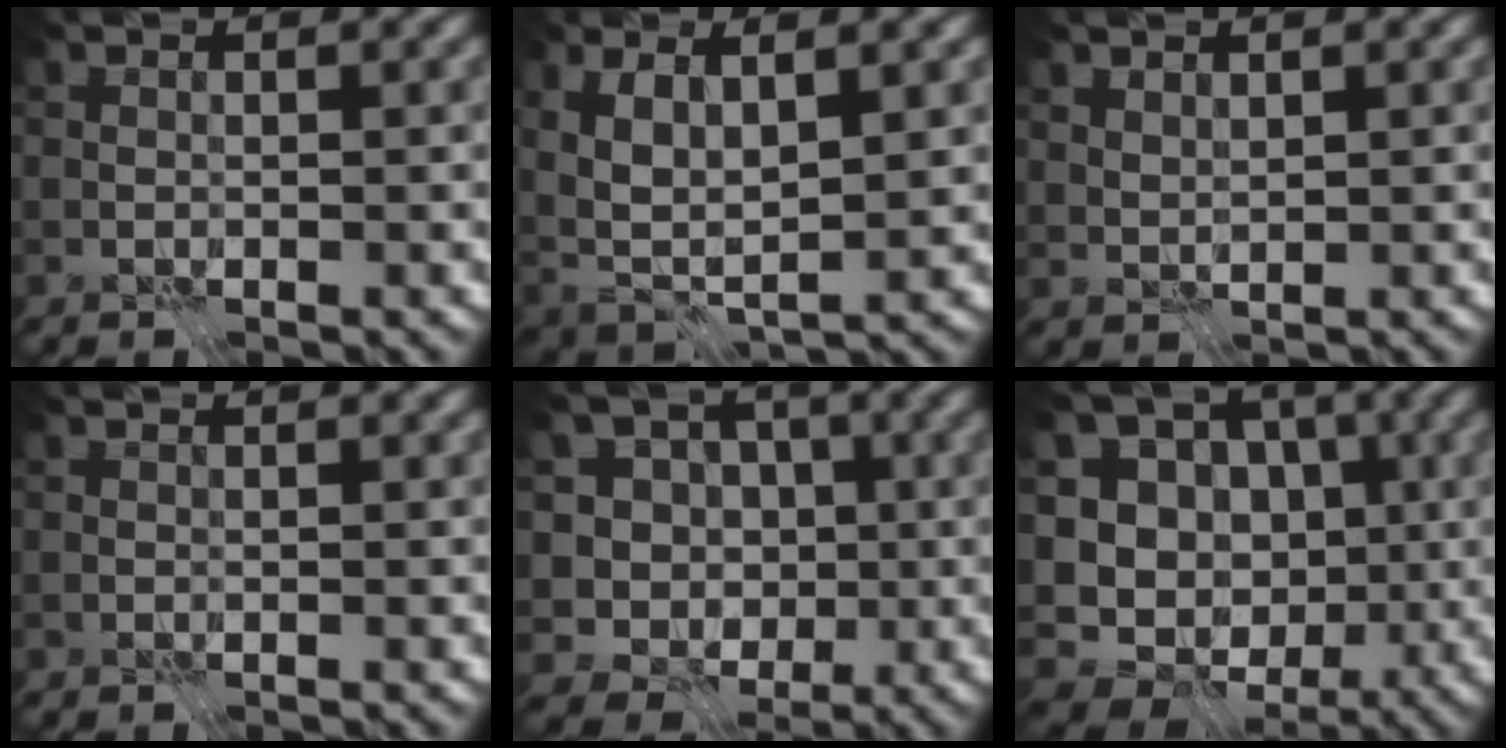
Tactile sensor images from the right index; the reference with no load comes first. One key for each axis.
{"total": 6.2, "fx": 1.6, "fy": 2.7, "fz": 5.4, "tx": -0.117, "ty": -0.004, "tz": 0.026}
{"total": 1.2, "fx": 0.9, "fy": 0.6, "fz": 0.6, "tx": -0.014, "ty": -0.004, "tz": 0.019}
{"total": 0.0}
{"total": 7.1, "fx": -0.4, "fy": 6.5, "fz": 2.8, "tx": -0.032, "ty": 0.017, "tz": -0.039}
{"total": 12.3, "fx": -0.8, "fy": 10.9, "fz": 5.6, "tx": -0.110, "ty": 0.023, "tz": -0.027}